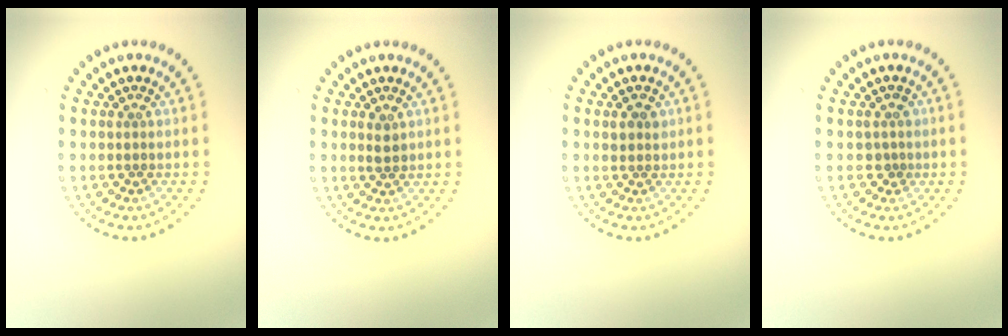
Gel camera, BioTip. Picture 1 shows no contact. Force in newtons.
{"total": 1.1, "press": 1.1, "slide": 0.2}
{"total": 1.3, "press": 1.2, "slide": 0.5}
{"total": 1.0, "press": 0.8, "slide": 0.6}